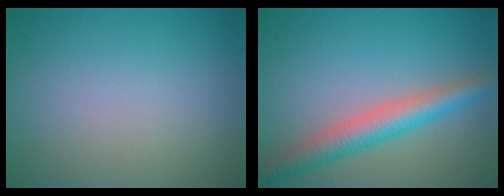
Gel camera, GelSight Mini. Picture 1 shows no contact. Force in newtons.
{"total": 4.8, "press": 4.8, "slide": 0.2}